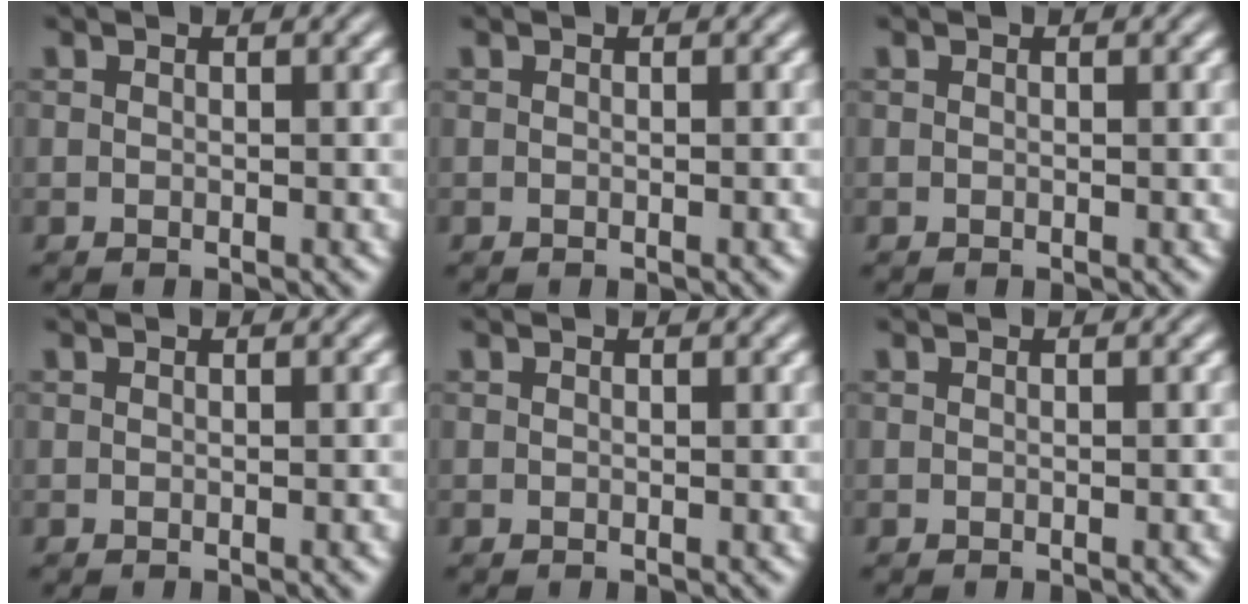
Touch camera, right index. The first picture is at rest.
{"total": 0.0}
{"total": 0.0}
{"total": 0.0}
{"total": 0.0}
{"total": 0.0}